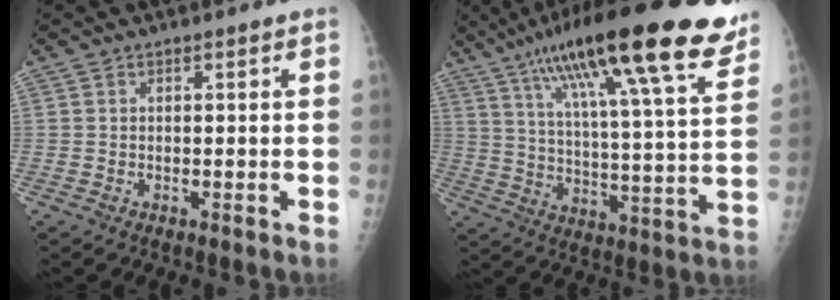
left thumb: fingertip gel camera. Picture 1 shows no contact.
{"total": 27.5, "force": [17.7, 4.8, 20.5], "torque": [-0.321, -0.033, 0.274]}